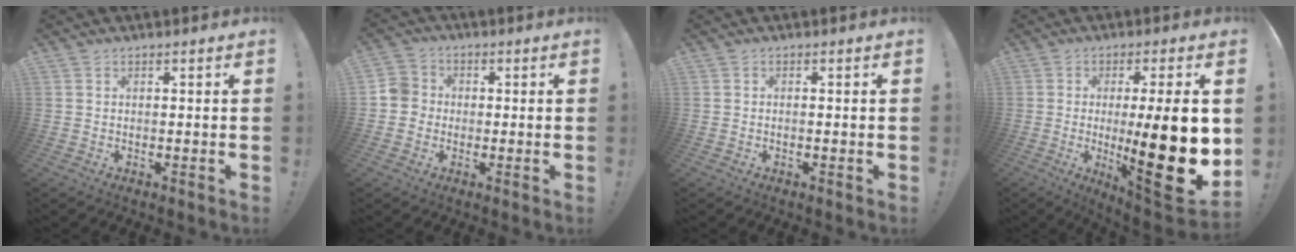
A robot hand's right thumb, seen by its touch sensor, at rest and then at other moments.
{"total": 5.9, "force": [-1.2, 5.5, 1.7], "torque": [-0.031, 0.024, -0.021]}
{"total": 0.6, "force": [-0.6, 0.0, 0.2], "torque": [-0.013, 0.003, -0.008]}
{"total": 22.9, "force": [-1.9, 4.6, 22.4], "torque": [-0.350, -0.025, -0.024]}